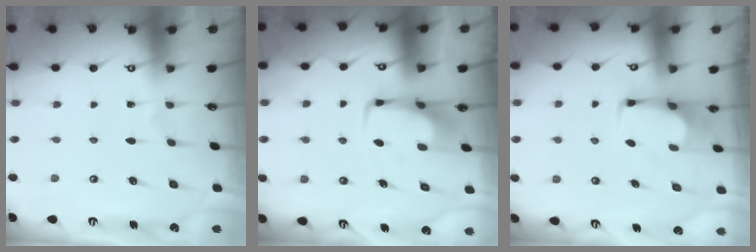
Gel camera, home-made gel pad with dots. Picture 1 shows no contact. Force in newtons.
{"total": 3.9, "press": 3.9, "slide": 0.3}
{"total": 2.5, "press": 2.4, "slide": 0.4}